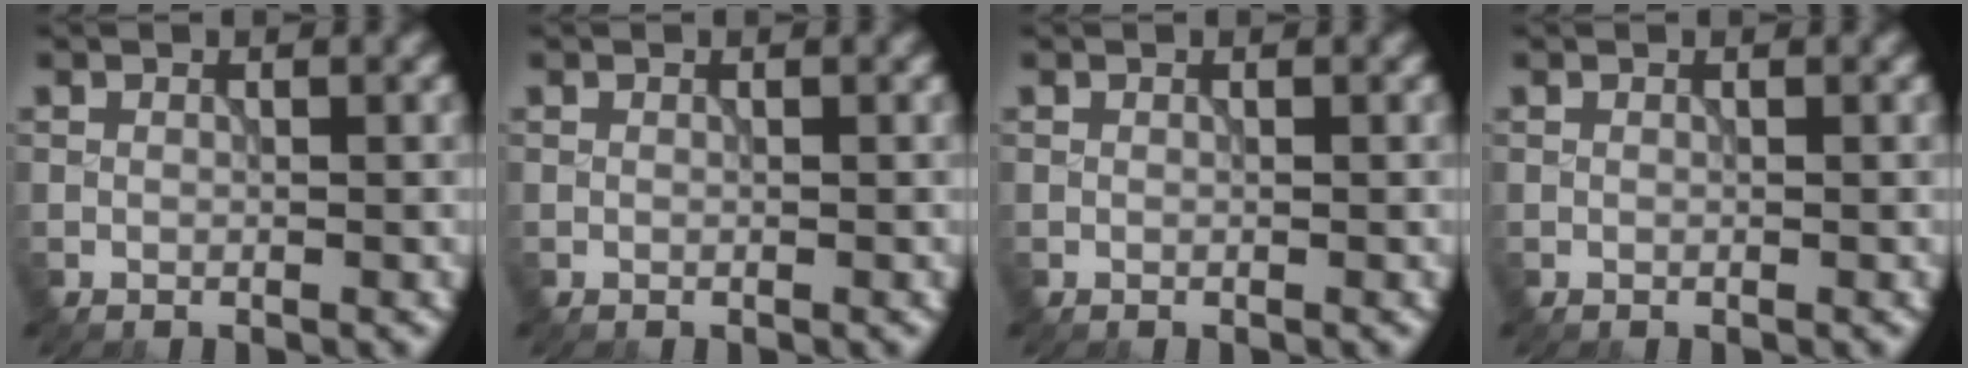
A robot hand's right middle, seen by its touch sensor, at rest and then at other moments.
{"total": 0.0}
{"total": 0.0}
{"total": 0.0}